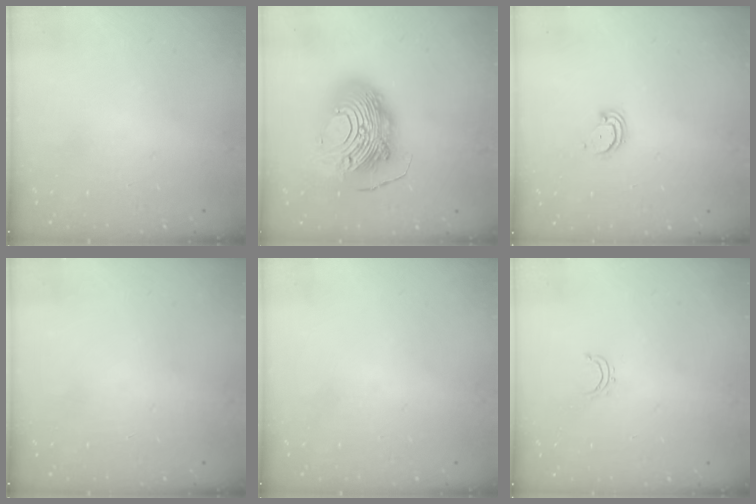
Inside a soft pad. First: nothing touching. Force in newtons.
{"total": 20.9, "press": 20.8, "slide": 2.0}
{"total": 3.0, "press": 3.0, "slide": 0.2}
{"total": 0.0}
{"total": 0.0}
{"total": 3.7, "press": 3.7, "slide": 0.3}